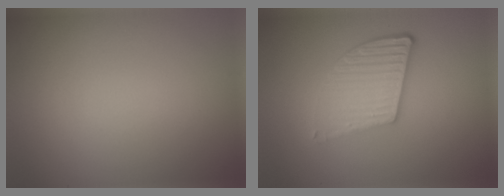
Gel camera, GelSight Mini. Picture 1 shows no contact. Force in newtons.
{"total": 4.5, "press": 3.5, "slide": 2.9}